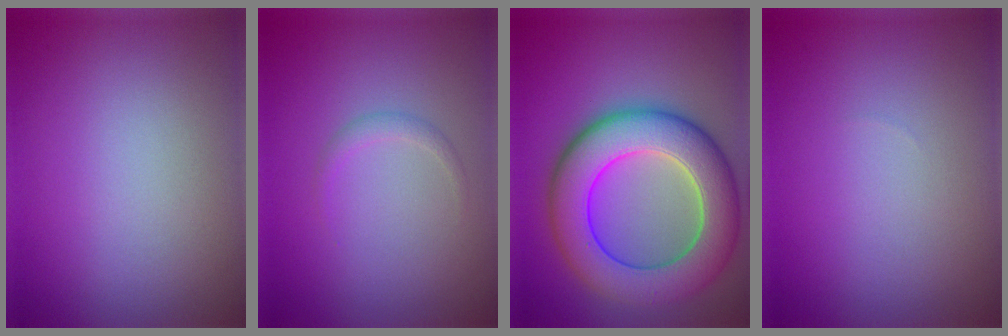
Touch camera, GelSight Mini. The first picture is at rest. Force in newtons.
{"total": 0.5, "press": 0.5, "slide": 0.1}
{"total": 10.3, "press": 10.3, "slide": 0.1}
{"total": 0.0}